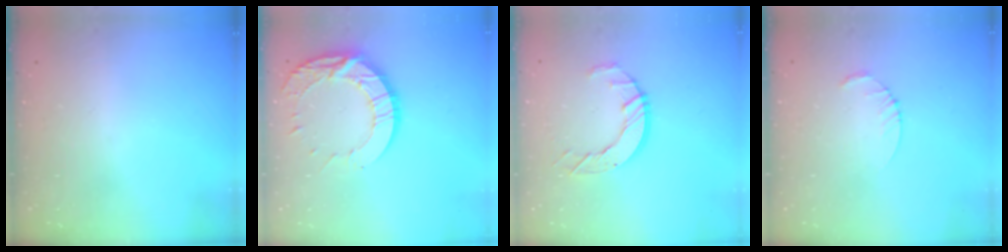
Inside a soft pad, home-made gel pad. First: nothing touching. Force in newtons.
{"total": 13.6, "press": 13.5, "slide": 1.1}
{"total": 7.4, "press": 7.4, "slide": 0.5}
{"total": 2.5, "press": 2.5, "slide": 0.3}